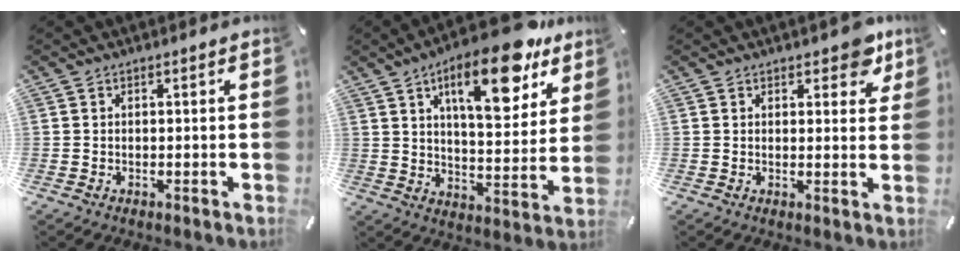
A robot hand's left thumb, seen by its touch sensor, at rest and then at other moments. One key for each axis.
{"total": 18.8, "fx": 11.2, "fy": 6.9, "fz": 13.4, "tx": -0.203, "ty": -0.056, "tz": 0.177}
{"total": 5.5, "fx": 3.8, "fy": 3.1, "fz": 2.6, "tx": -0.014, "ty": -0.017, "tz": 0.061}